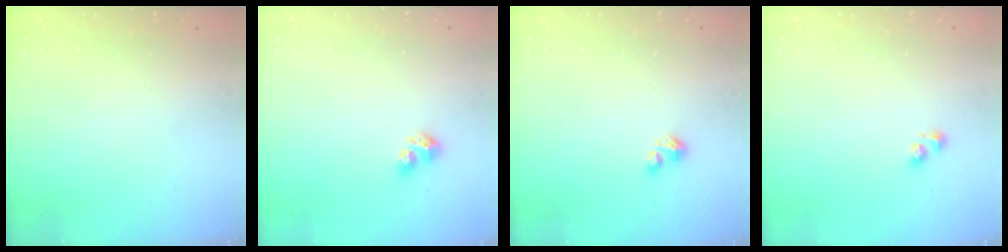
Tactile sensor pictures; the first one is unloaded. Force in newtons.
{"total": 4.7, "press": 4.6, "slide": 0.9}
{"total": 2.7, "press": 2.7, "slide": 0.4}
{"total": 2.0, "press": 2.0, "slide": 0.3}